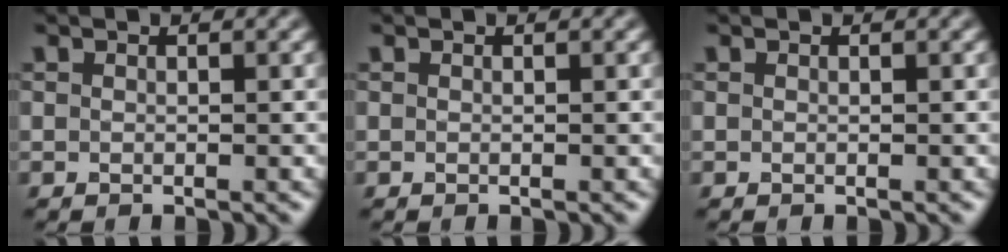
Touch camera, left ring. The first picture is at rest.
{"total": 0.0}
{"total": 0.0}